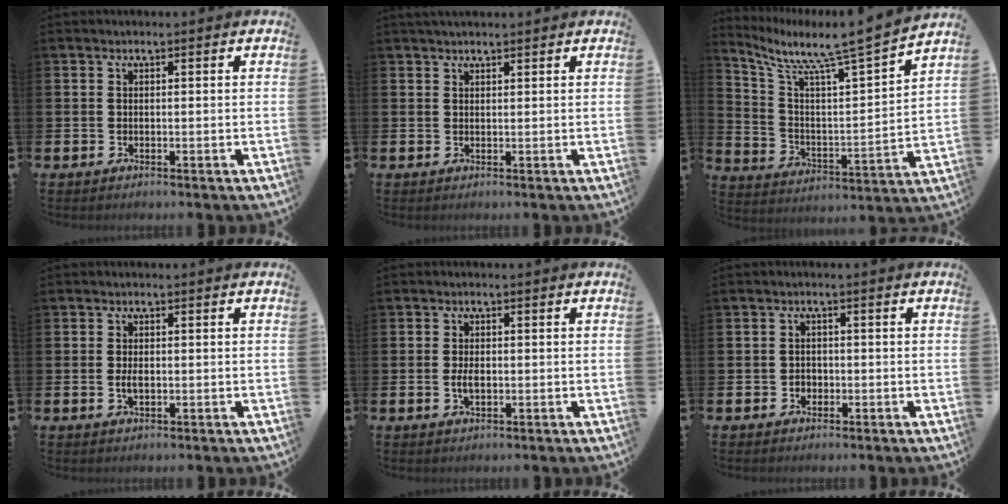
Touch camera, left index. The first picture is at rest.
{"total": 1.5, "force": [1.4, 0.3, 0.4], "torque": [0.000, -0.001, 0.024]}
{"total": 8.1, "force": [7.3, 0.1, 3.6], "torque": [-0.109, -0.060, 0.116]}
{"total": 1.7, "force": [-0.2, 0.8, 1.5], "torque": [-0.024, 0.000, -0.005]}
{"total": 2.2, "force": [-0.3, 1.1, 1.9], "torque": [-0.031, -0.001, -0.007]}
{"total": 1.5, "force": [-0.5, 1.4, 0.5], "torque": [0.001, 0.002, -0.015]}